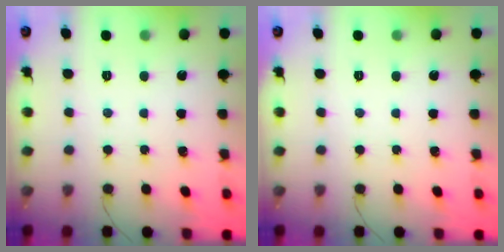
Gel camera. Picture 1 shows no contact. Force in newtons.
{"total": 0.0}